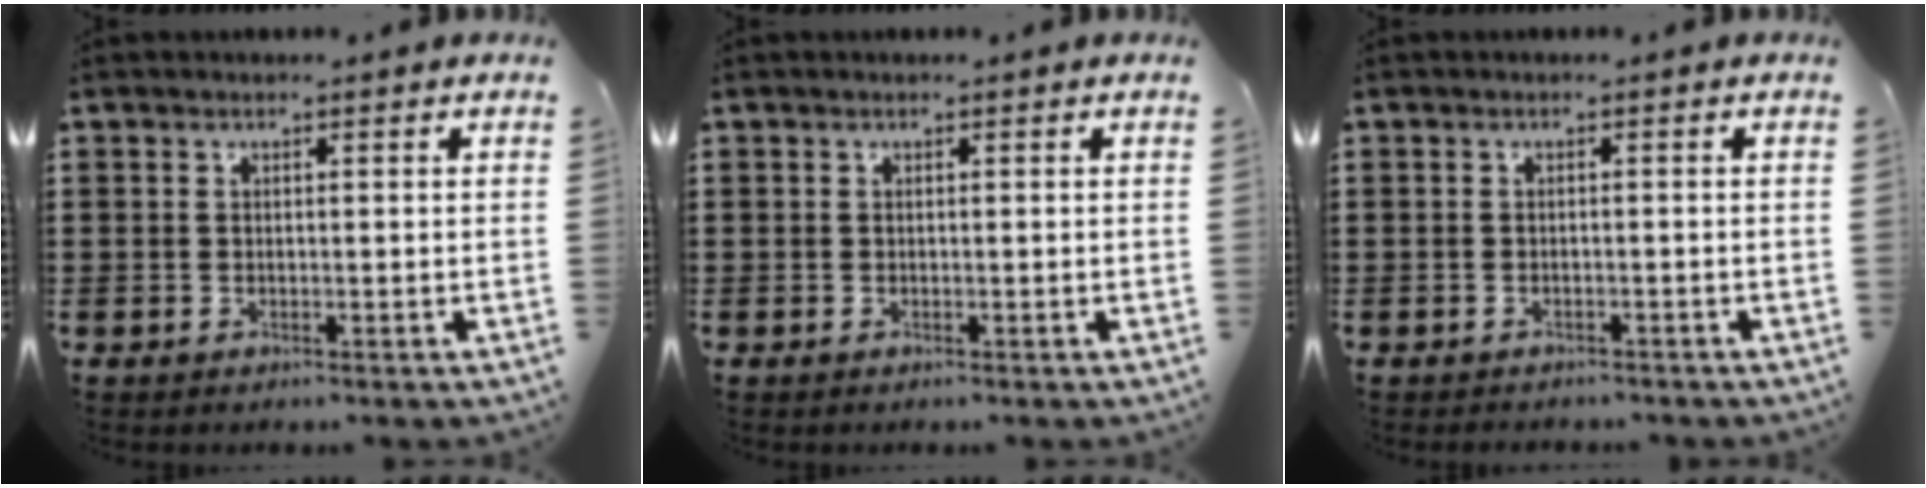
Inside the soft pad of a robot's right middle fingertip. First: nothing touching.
{"total": 0.0}
{"total": 0.9, "force": [-0.9, 0.1, 0.0], "torque": [-0.002, 0.001, -0.020]}